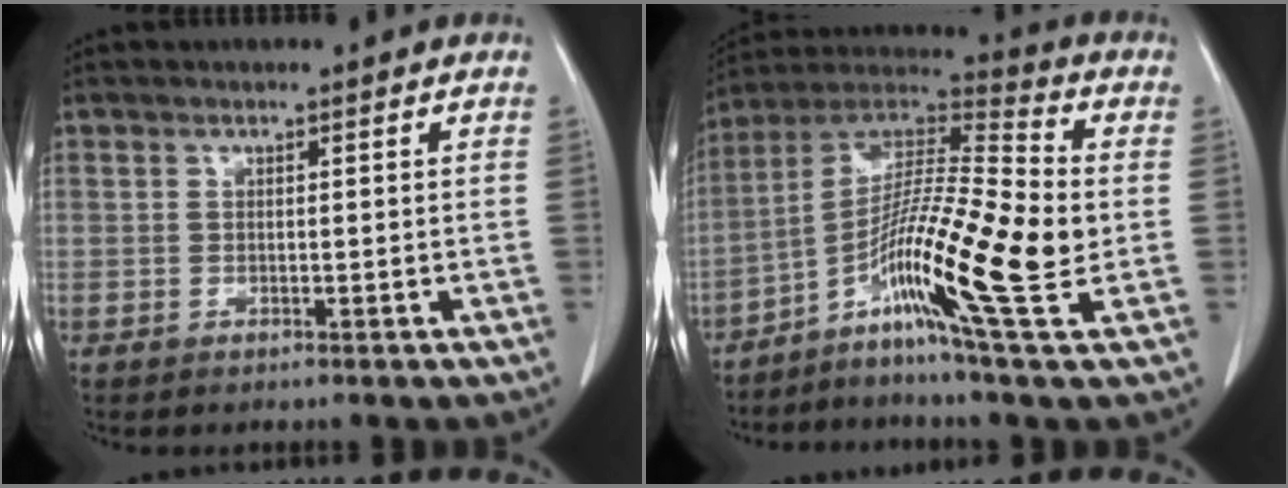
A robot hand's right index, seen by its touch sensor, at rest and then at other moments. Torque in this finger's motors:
{"motor_torque": [1.44, -0.70, 0.82, 0.21]}